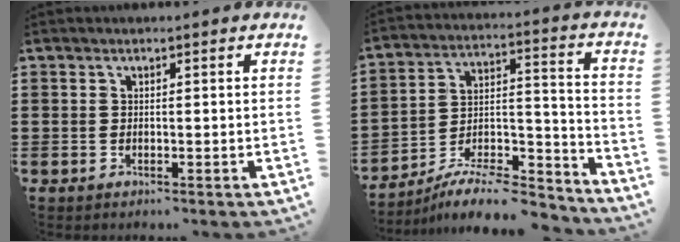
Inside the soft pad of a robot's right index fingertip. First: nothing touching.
{"total": 9.6, "force": [-8.4, 2.5, 3.8], "torque": [-0.048, 0.030, -0.158]}